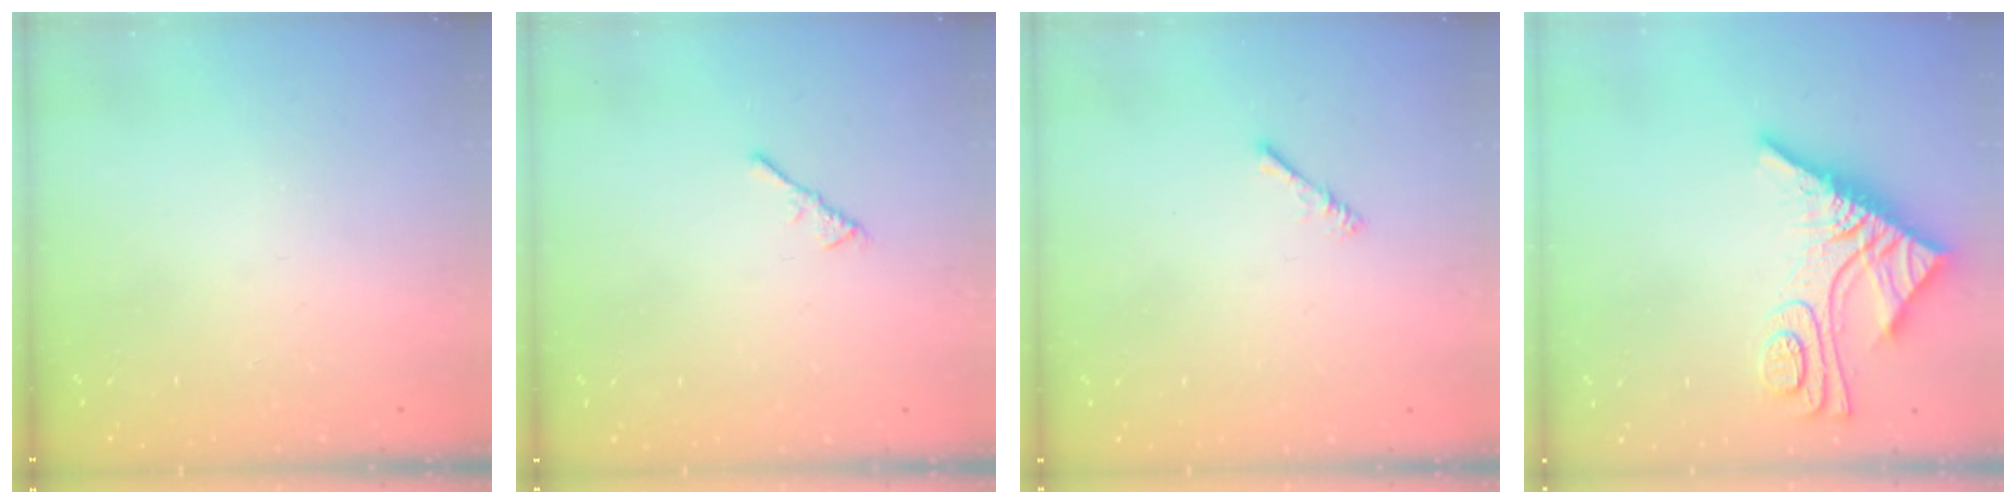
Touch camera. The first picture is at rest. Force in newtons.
{"total": 2.1, "press": 2.0, "slide": 0.5}
{"total": 1.5, "press": 1.4, "slide": 0.3}
{"total": 13.4, "press": 13.3, "slide": 1.0}